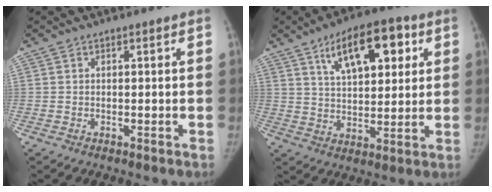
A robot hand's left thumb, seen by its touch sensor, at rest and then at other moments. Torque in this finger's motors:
{"motor_torque": [0.09, 0.24, 0.11, -0.10, 0.10]}